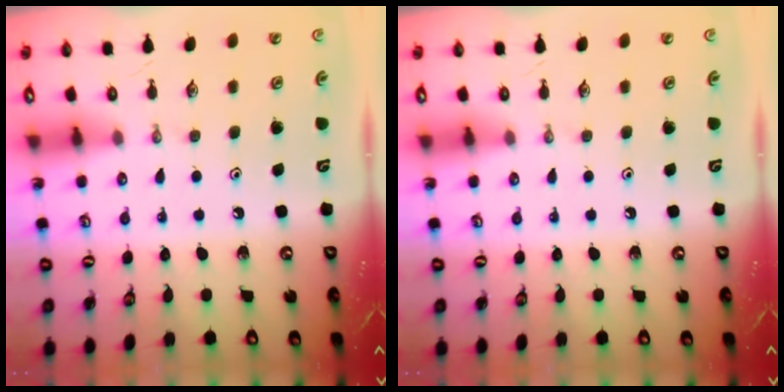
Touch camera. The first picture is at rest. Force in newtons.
{"total": 0.0}